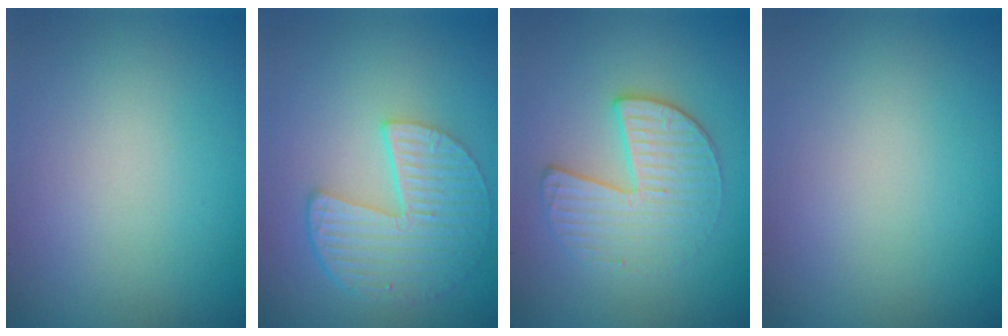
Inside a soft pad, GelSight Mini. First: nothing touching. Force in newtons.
{"total": 5.5, "press": 4.1, "slide": 3.6}
{"total": 3.4, "press": 3.2, "slide": 1.2}
{"total": 0.0}